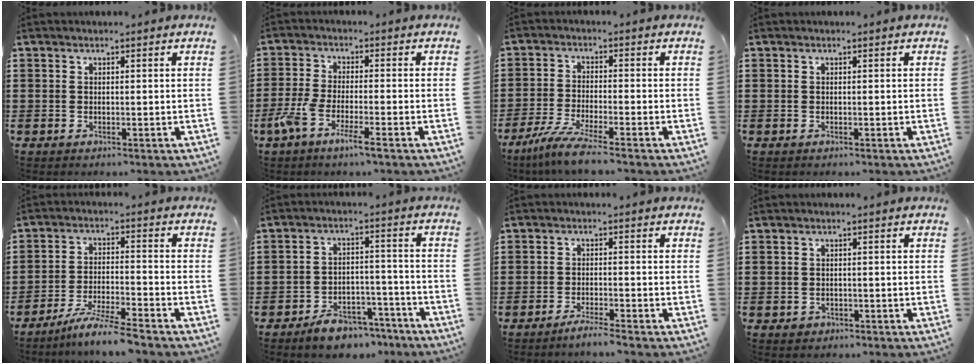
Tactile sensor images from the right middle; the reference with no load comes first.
{"total": 5.3, "force": [-3.2, 0.5, 4.2], "torque": [-0.104, -0.015, -0.063]}
{"total": 5.6, "force": [-4.5, -0.3, 3.3], "torque": [-0.080, -0.023, -0.090]}
{"total": 0.0}
{"total": 6.2, "force": [-5.5, -0.5, 2.9], "torque": [-0.064, -0.018, -0.106]}
{"total": 5.8, "force": [-5.2, 1.9, 1.6], "torque": [-0.022, 0.020, -0.098]}
{"total": 2.2, "force": [-2.0, -0.4, 1.0], "torque": [-0.016, 0.000, -0.037]}
{"total": 0.7, "force": [-0.3, 0.6, 0.1], "torque": [-0.005, 0.002, -0.008]}